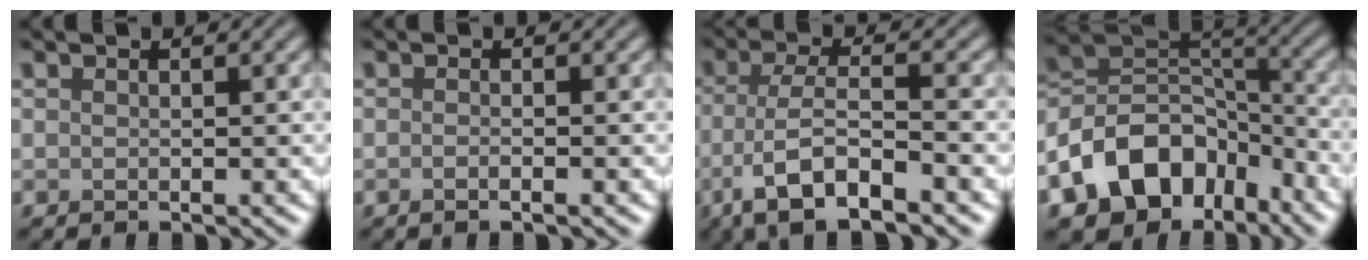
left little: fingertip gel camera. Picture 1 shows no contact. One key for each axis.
{"total": 1.4, "fx": -0.3, "fy": 0.6, "fz": 1.2, "tx": 0.001, "ty": -0.006, "tz": -0.016}
{"total": 7.4, "fx": -3.9, "fy": 2.2, "fz": 5.8, "tx": -0.108, "ty": -0.003, "tz": -0.076}
{"total": 11.7, "fx": -6.4, "fy": 8.1, "fz": 5.5, "tx": -0.106, "ty": 0.003, "tz": -0.120}